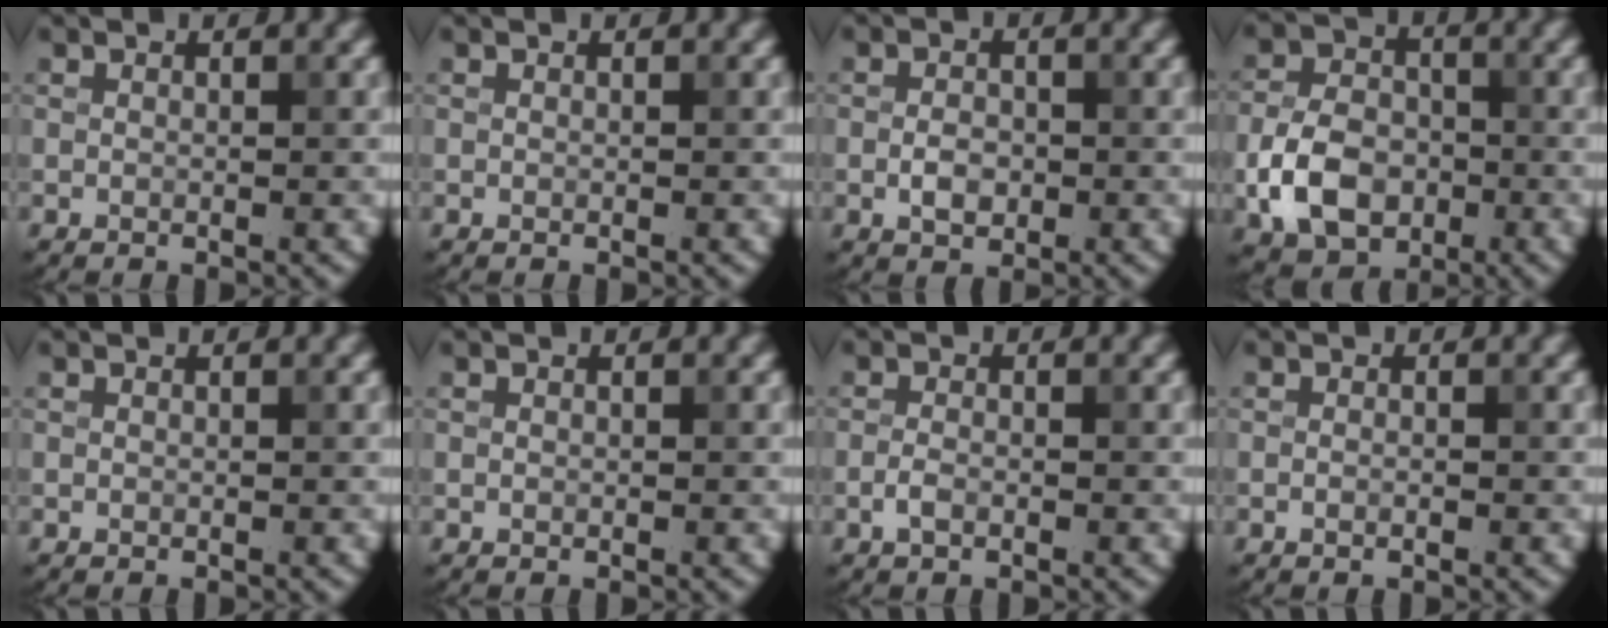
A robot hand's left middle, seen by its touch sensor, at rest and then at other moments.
{"total": 0.0}
{"total": 2.2, "force": [-0.5, 1.4, 1.6], "torque": [-0.030, 0.001, -0.012]}
{"total": 6.5, "force": [-2.2, 4.7, 4.0], "torque": [-0.078, 0.002, -0.048]}
{"total": 0.0}
{"total": 0.0}
{"total": 1.3, "force": [-0.6, 0.6, 1.0], "torque": [-0.022, 0.001, -0.016]}
{"total": 0.7, "force": [-0.3, 0.3, 0.6], "torque": [-0.011, -0.003, -0.005]}